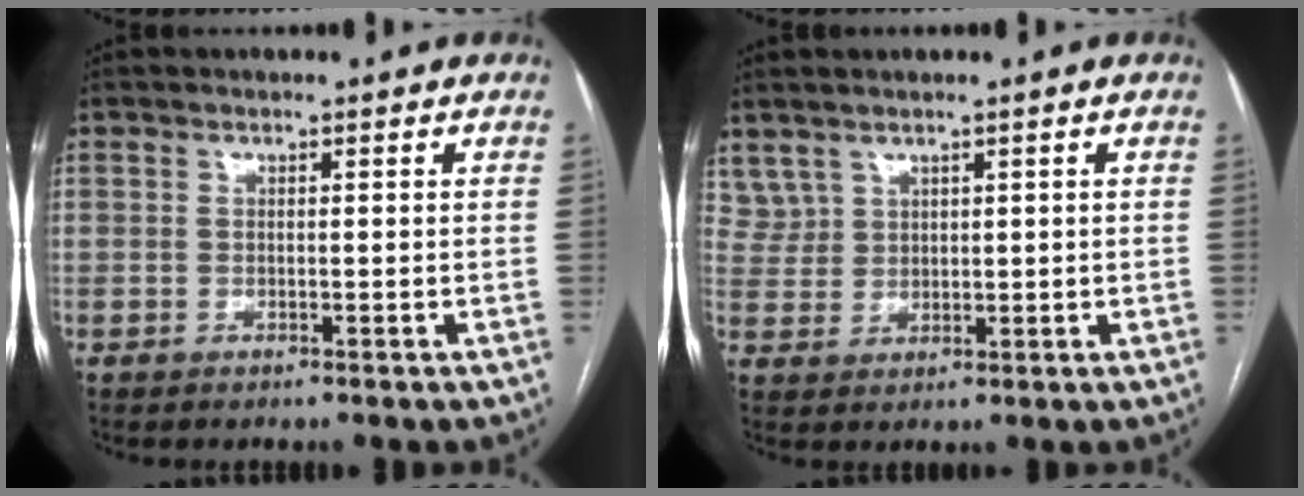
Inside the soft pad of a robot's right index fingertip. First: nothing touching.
{"total": 3.7, "force": [2.9, 2.3, 0.3], "torque": [-0.004, 0.005, 0.066]}